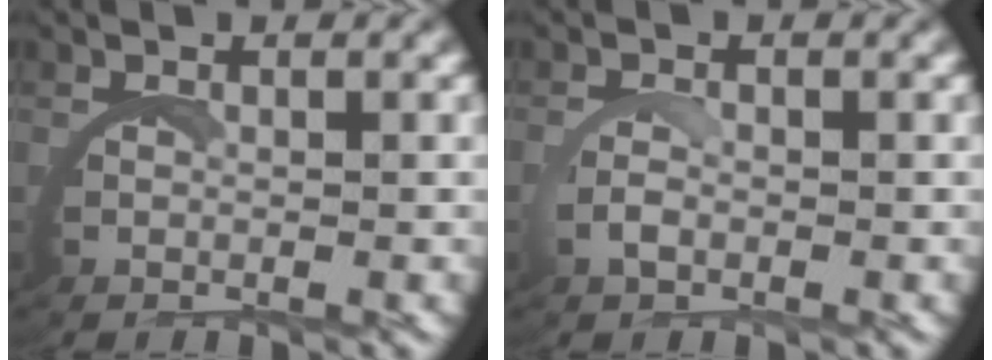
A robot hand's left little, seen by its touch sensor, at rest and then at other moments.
{"total": 0.7, "force": [0.2, 0.3, 0.6], "torque": [-0.028, -0.006, 0.002]}